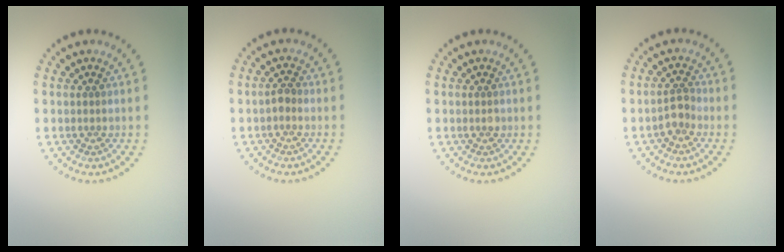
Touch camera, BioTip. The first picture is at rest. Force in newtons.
{"total": 0.9, "press": 0.8, "slide": 0.3}
{"total": 0.7, "press": 0.7, "slide": 0.1}
{"total": 1.8, "press": 1.4, "slide": 1.0}